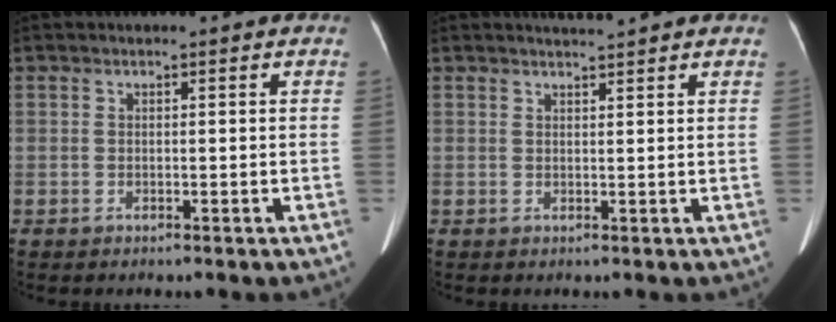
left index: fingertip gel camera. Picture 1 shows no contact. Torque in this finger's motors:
{"motor_torque": [0.11, -0.28, 0.00, 0.00]}